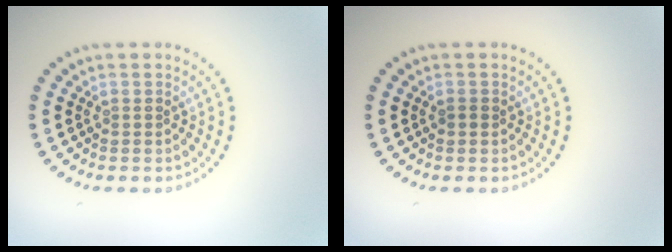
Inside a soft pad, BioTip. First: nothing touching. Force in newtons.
{"total": 0.7, "press": 0.7, "slide": 0.2}